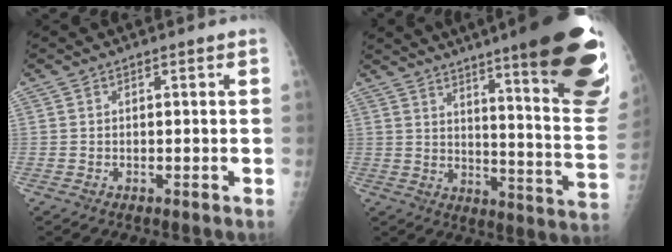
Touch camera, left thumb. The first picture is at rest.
{"total": 28.4, "force": [17.7, 3.8, 21.8], "torque": [-0.221, -0.093, 0.238]}